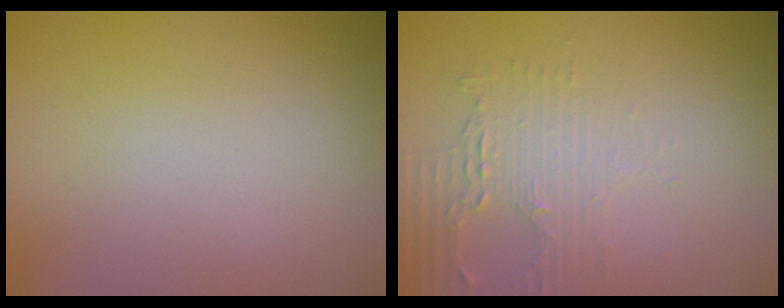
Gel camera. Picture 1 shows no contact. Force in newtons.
{"total": 2.2, "press": 2.1, "slide": 0.6}